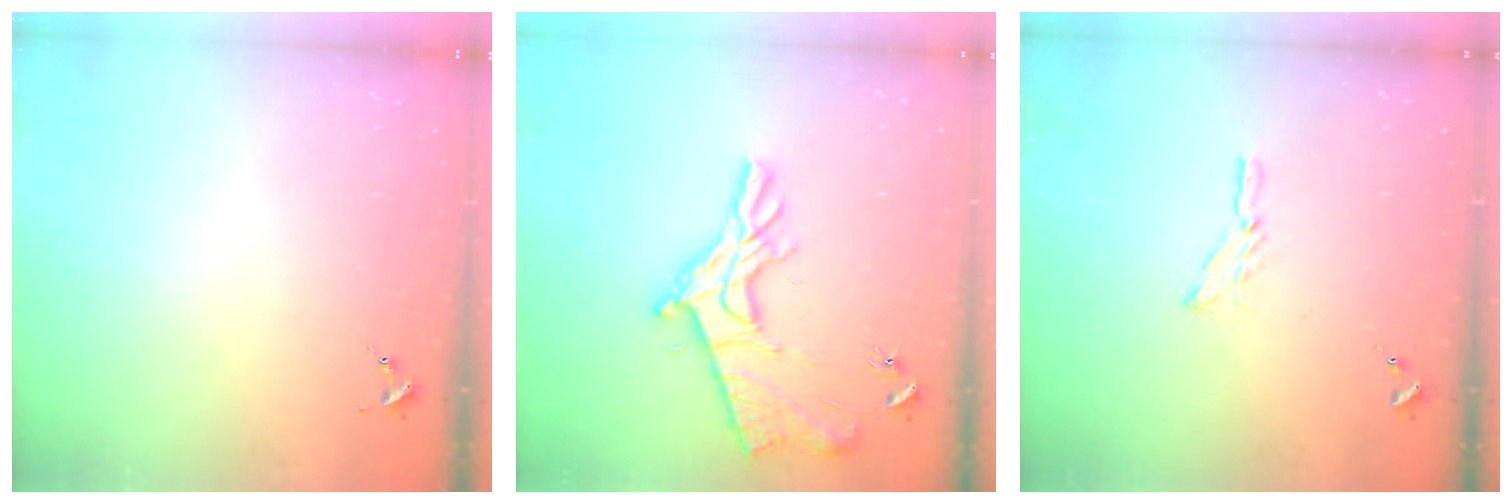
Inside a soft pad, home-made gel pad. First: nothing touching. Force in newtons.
{"total": 15.3, "press": 15.3, "slide": 0.6}
{"total": 6.4, "press": 6.3, "slide": 0.6}